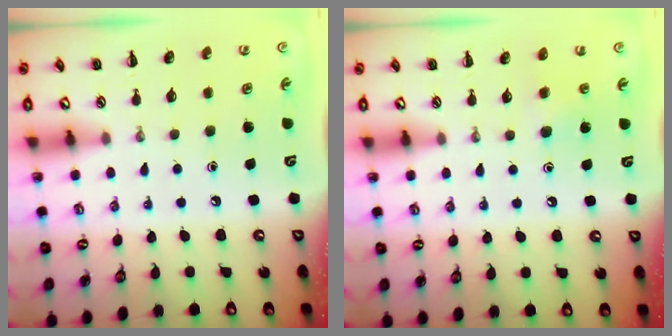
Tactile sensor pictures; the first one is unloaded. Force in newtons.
{"total": 3.6, "press": 3.3, "slide": 1.4}